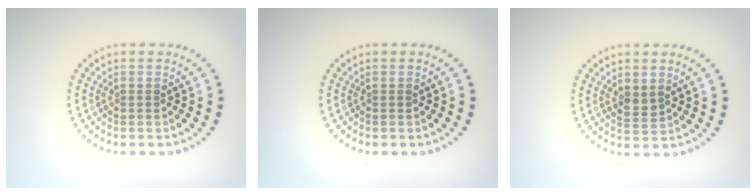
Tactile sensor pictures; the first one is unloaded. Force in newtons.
{"total": 0.0}
{"total": 1.2, "press": 1.1, "slide": 0.5}